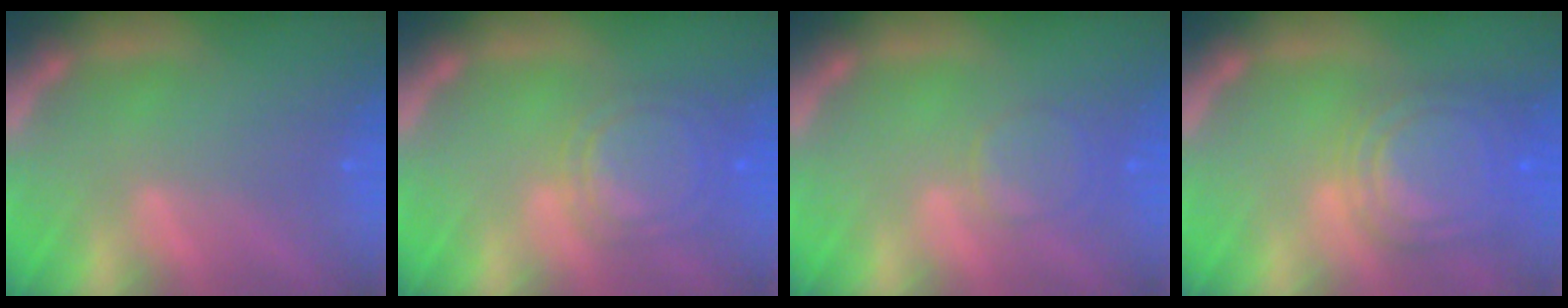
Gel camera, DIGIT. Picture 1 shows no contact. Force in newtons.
{"total": 6.5}
{"total": 3.5}
{"total": 9.5}